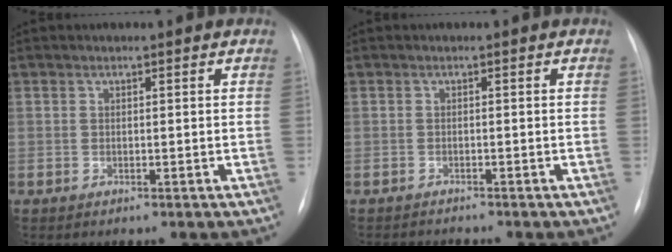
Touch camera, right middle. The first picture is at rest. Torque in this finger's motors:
{"motor_torque": [0.23, -0.25, -0.02, -0.01]}